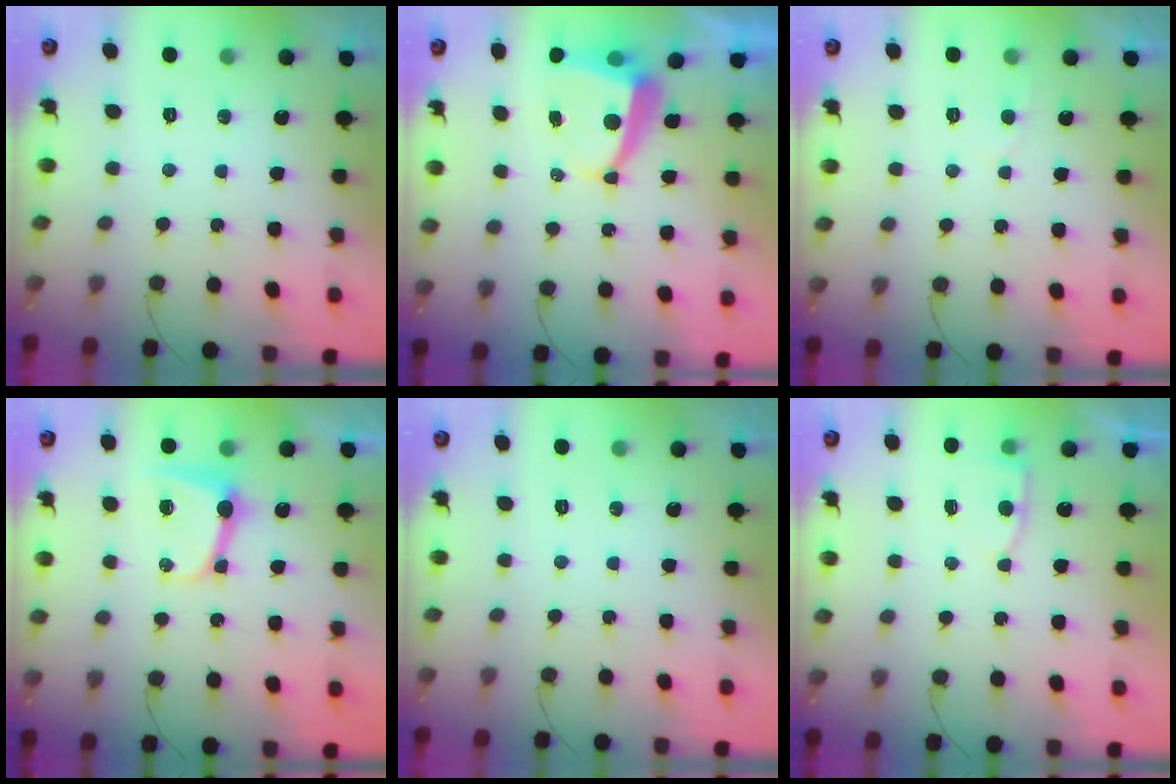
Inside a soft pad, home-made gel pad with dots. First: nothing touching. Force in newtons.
{"total": 5.8, "press": 5.7, "slide": 0.6}
{"total": 2.6, "press": 2.6, "slide": 0.2}
{"total": 8.2, "press": 8.1, "slide": 1.0}
{"total": 0.0}
{"total": 5.0, "press": 4.9, "slide": 0.4}